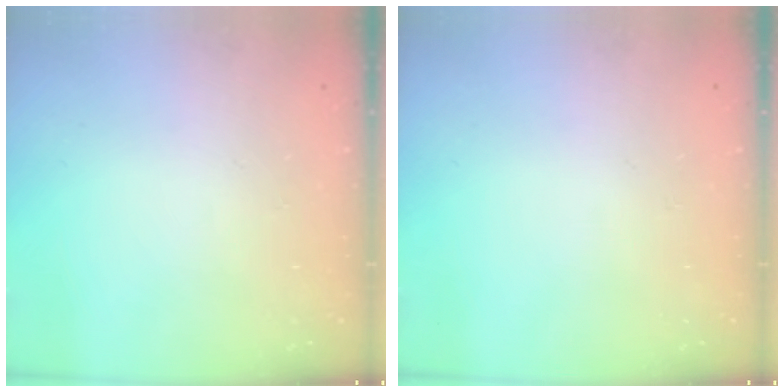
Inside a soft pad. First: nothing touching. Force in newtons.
{"total": 0.0}